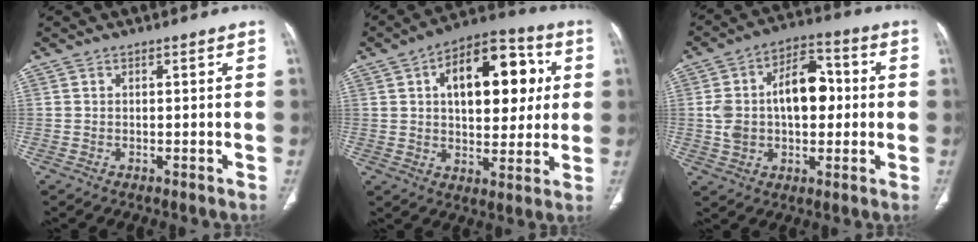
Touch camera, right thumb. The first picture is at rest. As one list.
[{"total": 18.9, "force": [4.5, 10.5, 15.0], "torque": [-0.169, 0.014, 0.064]}, {"total": 15.2, "force": [0.8, 9.5, 11.9], "torque": [-0.176, 0.035, 0.014]}]